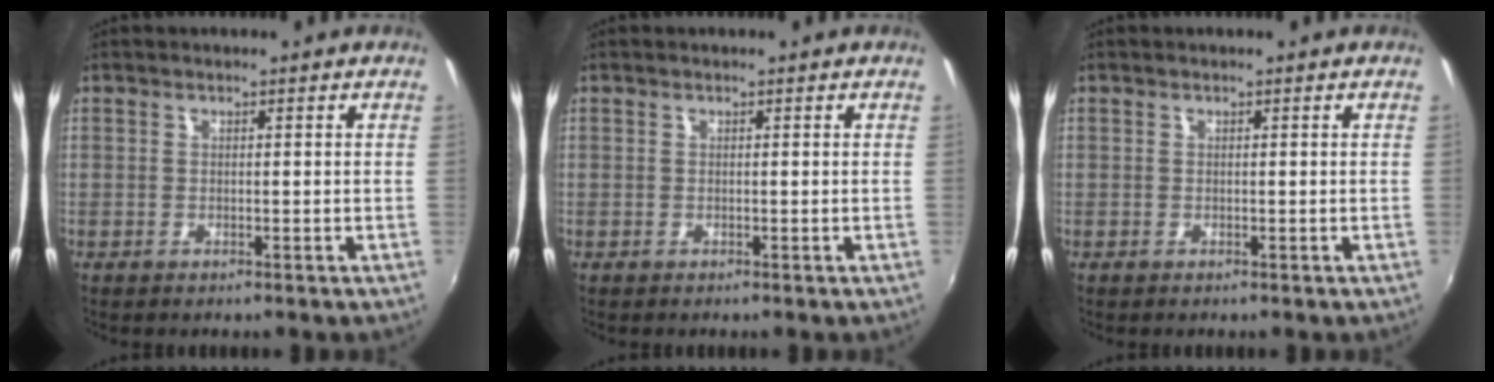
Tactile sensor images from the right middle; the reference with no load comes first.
{"total": 0.0}
{"total": 0.0}